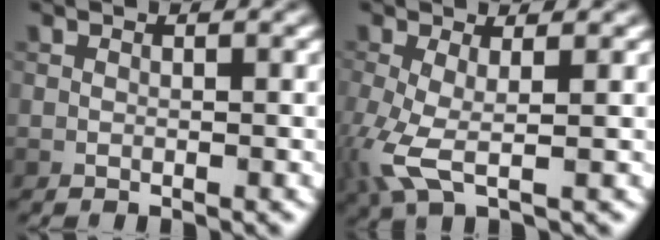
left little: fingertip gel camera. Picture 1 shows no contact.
{"total": 4.3, "force": [-0.8, 1.4, 4.0], "torque": [-0.108, -0.011, -0.018]}